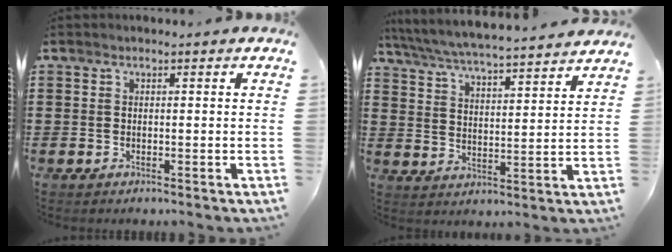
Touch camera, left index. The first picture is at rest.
{"total": 5.3, "force": [5.1, -0.2, 1.4], "torque": [-0.052, -0.036, 0.084]}